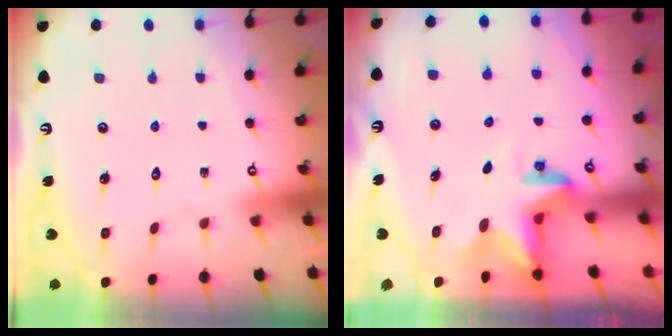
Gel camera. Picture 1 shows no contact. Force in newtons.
{"total": 2.9, "press": 2.9, "slide": 0.2}